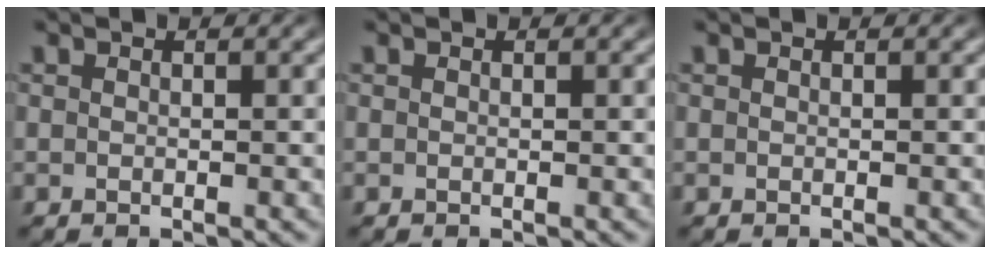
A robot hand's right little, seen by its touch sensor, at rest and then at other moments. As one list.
[{"total": 0.0}, {"total": 0.0}]